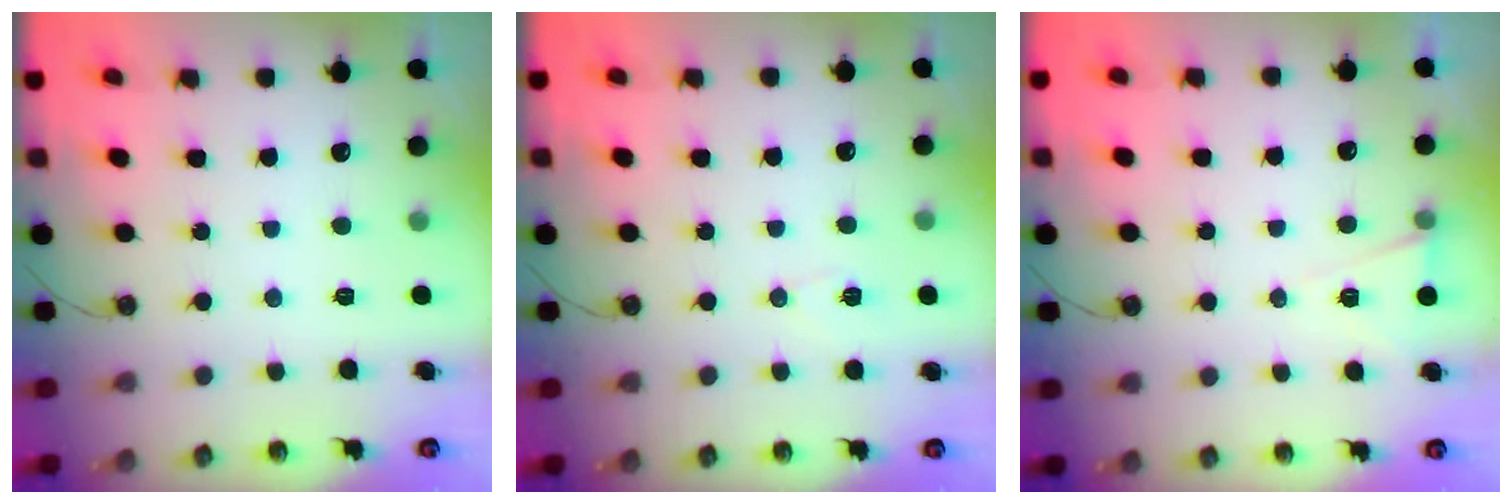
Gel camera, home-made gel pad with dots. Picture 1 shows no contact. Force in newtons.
{"total": 6.0, "press": 5.9, "slide": 0.7}
{"total": 5.4, "press": 3.1, "slide": 4.5}